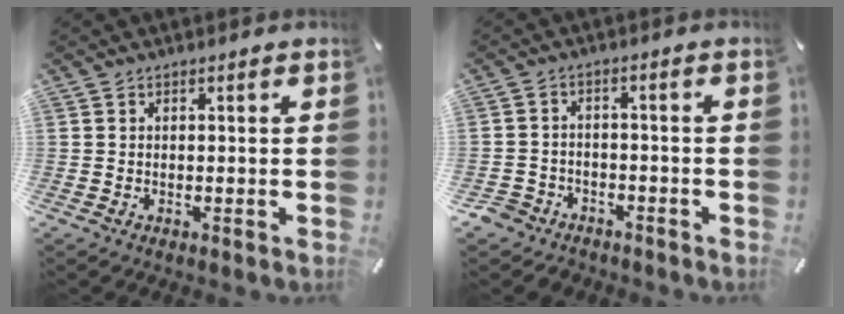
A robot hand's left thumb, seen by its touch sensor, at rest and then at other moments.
{"total": 4.9, "force": [-3.6, 3.2, 1.0], "torque": [-0.032, 0.011, -0.075]}